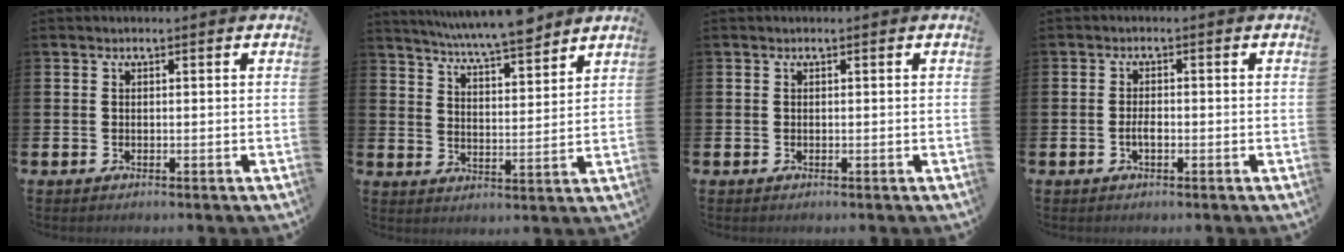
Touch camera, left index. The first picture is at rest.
{"total": 7.4, "force": [7.1, 0.3, 2.1], "torque": [-0.060, -0.040, 0.126]}
{"total": 0.0}
{"total": 1.7, "force": [-0.6, 0.7, 1.5], "torque": [-0.028, 0.002, -0.012]}